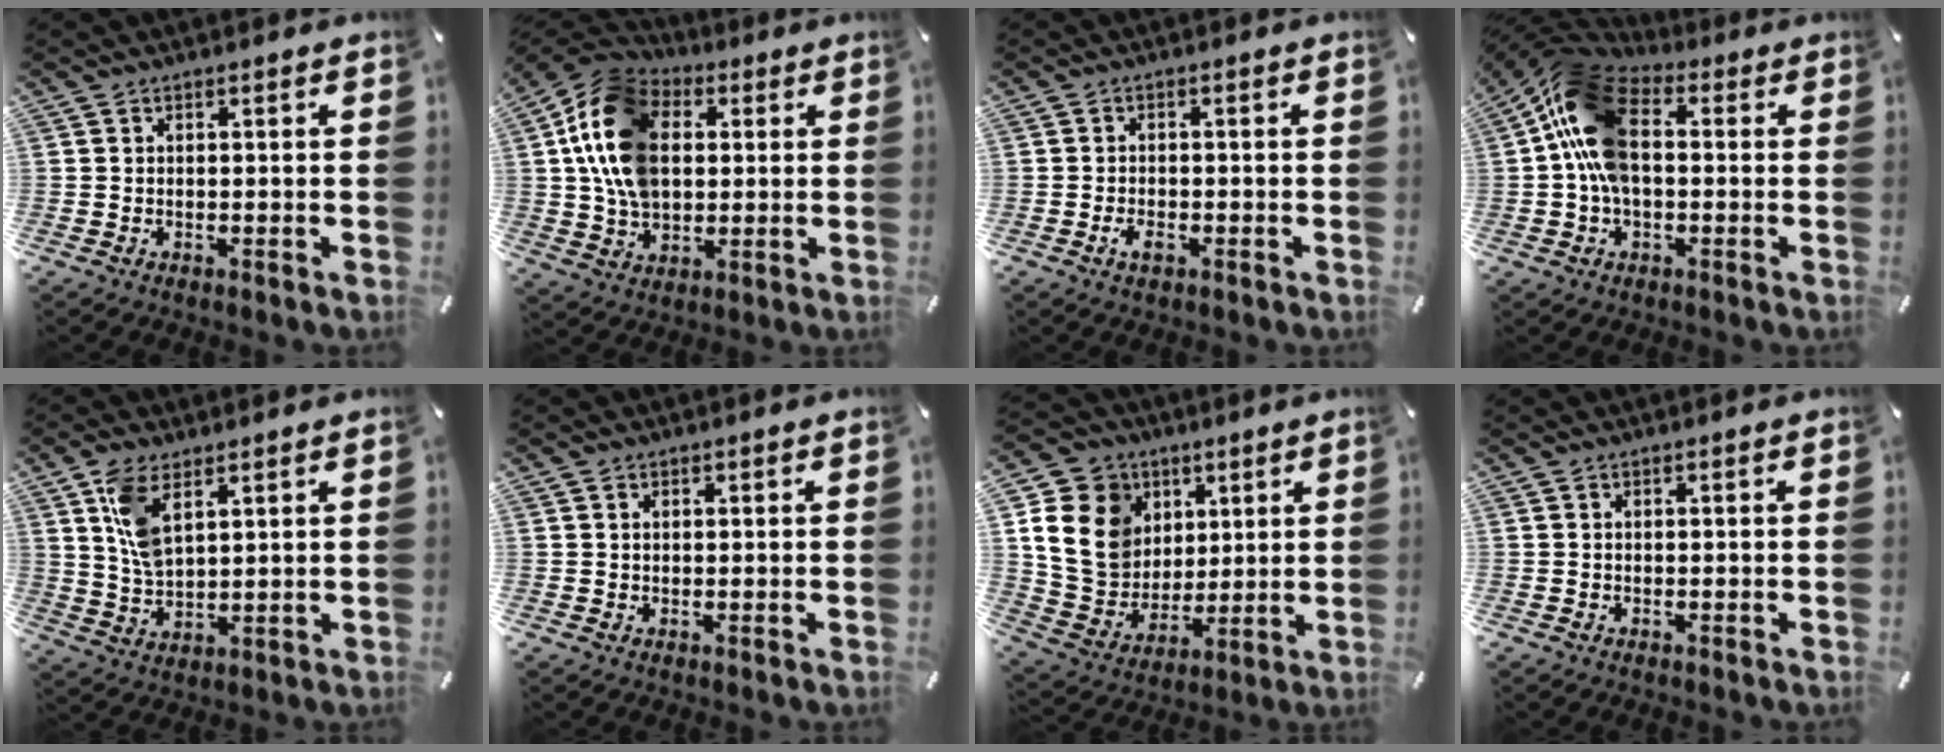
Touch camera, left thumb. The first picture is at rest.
{"total": 16.6, "force": [2.2, 12.5, 10.6], "torque": [-0.237, 0.008, 0.037]}
{"total": 2.5, "force": [-1.3, 1.2, 1.7], "torque": [-0.037, 0.003, -0.026]}
{"total": 14.7, "force": [0.5, 9.3, 11.3], "torque": [-0.246, 0.009, 0.011]}
{"total": 8.5, "force": [4.5, 4.2, 5.9], "torque": [-0.140, -0.013, 0.081]}
{"total": 0.7, "force": [0.2, 0.6, 0.3], "torque": [-0.006, 0.004, 0.004]}
{"total": 16.9, "force": [3.6, 15.0, 6.8], "torque": [-0.142, -0.010, 0.071]}
{"total": 0.0}